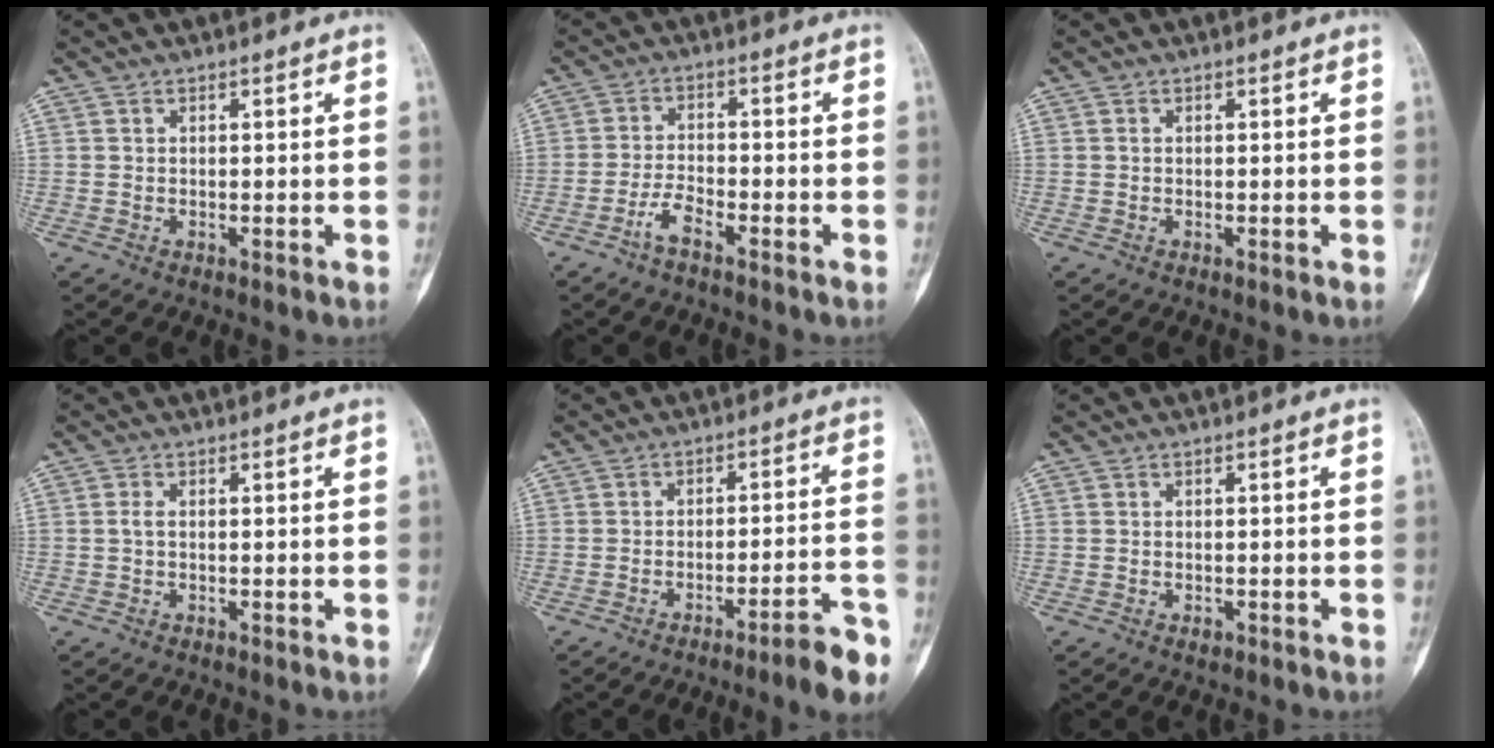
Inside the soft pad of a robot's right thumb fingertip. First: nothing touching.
{"total": 3.8, "force": [-2.7, 1.1, 2.5], "torque": [-0.053, 0.020, -0.057]}
{"total": 0.0}
{"total": 1.0, "force": [-0.1, 0.4, 0.9], "torque": [-0.020, 0.000, -0.003]}
{"total": 8.3, "force": [-5.4, 0.8, 6.2], "torque": [-0.084, 0.040, -0.074]}
{"total": 1.1, "force": [-0.6, 0.7, 0.6], "torque": [-0.008, 0.002, -0.009]}